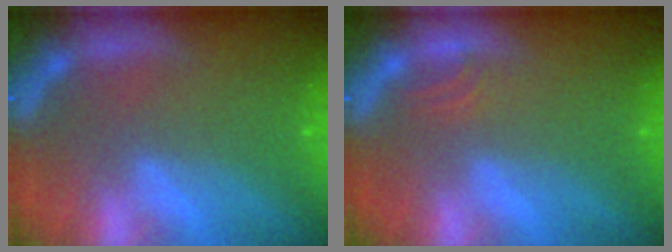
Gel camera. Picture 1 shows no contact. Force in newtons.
{"total": 0.9}